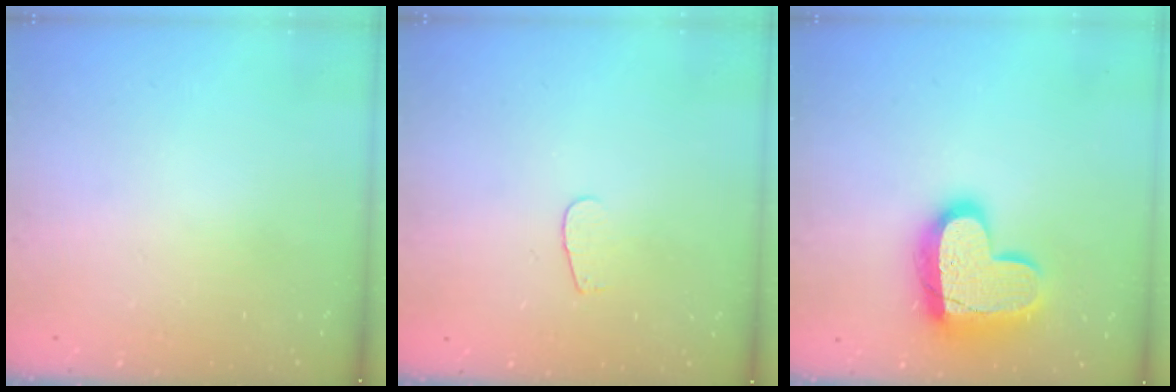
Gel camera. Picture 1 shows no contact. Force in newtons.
{"total": 2.6, "press": 2.5, "slide": 0.3}
{"total": 17.6, "press": 17.6, "slide": 1.5}